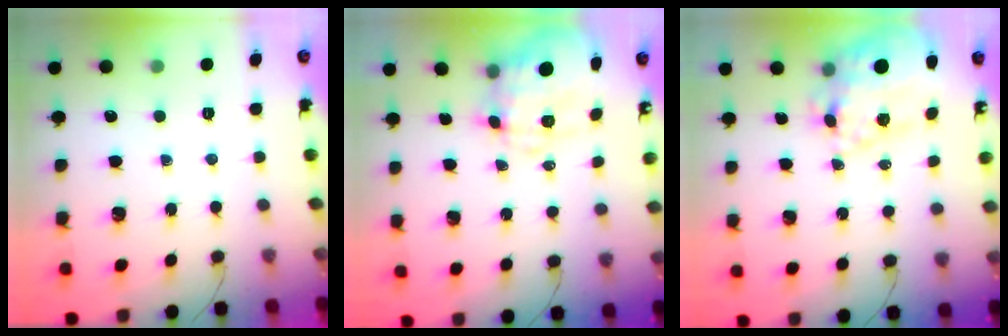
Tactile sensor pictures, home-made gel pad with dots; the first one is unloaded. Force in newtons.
{"total": 11.9, "press": 11.7, "slide": 2.3}
{"total": 18.3, "press": 17.9, "slide": 4.0}